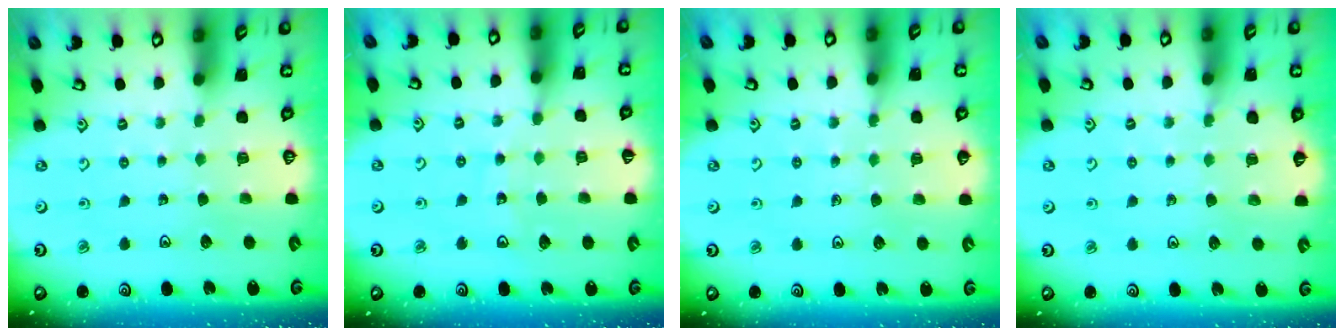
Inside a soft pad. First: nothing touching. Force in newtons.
{"total": 9.3, "press": 8.9, "slide": 2.8}
{"total": 5.9, "press": 5.8, "slide": 1.2}
{"total": 4.5, "press": 3.9, "slide": 2.2}